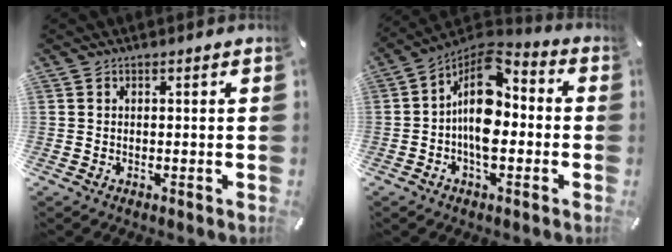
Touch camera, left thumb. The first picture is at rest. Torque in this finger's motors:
{"motor_torque": [1.74, 3.27, 0.40, 0.03, 0.23]}